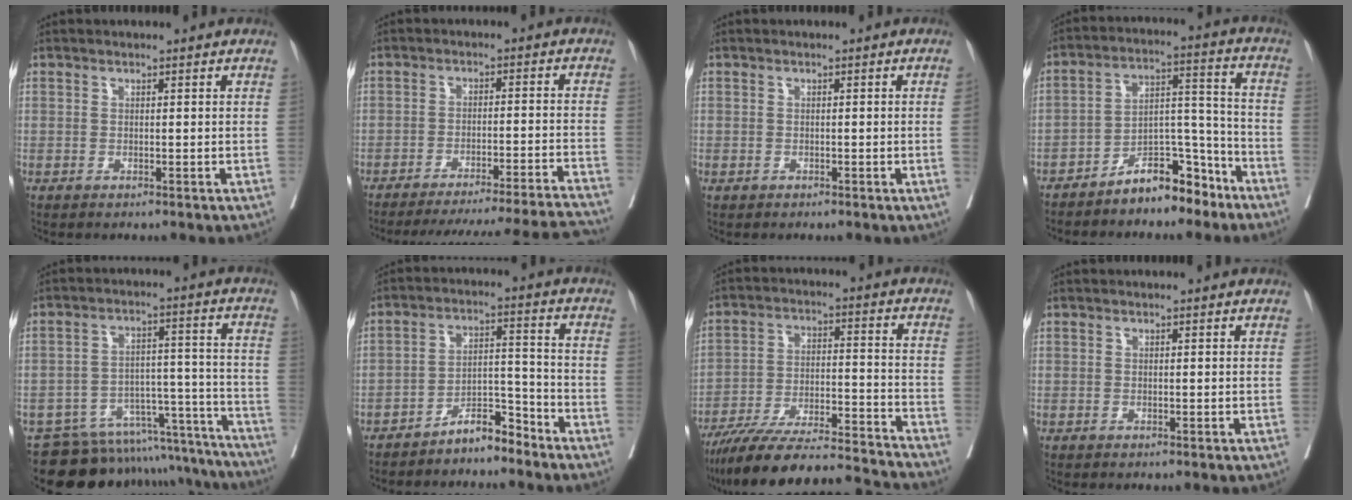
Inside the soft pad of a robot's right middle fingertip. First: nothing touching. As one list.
[{"total": 23.3, "force": [-21.9, -1.5, 7.8], "torque": [-0.082, -0.024, -0.286]}, {"total": 0.9, "force": [-0.2, -0.2, 0.9], "torque": [-0.014, 0.002, -0.002]}, {"total": 9.5, "force": [-7.5, 3.6, 4.6], "torque": [-0.074, 0.037, -0.130]}, {"total": 22.2, "force": [-20.8, 5.9, 4.8], "torque": [-0.036, 0.045, -0.276]}, {"total": 5.7, "force": [-5.1, 1.3, 2.1], "torque": [-0.030, 0.016, -0.092]}, {"total": 20.9, "force": [-19.4, 0.8, 7.8], "torque": [-0.128, -0.009, -0.303]}, {"total": 0.0}]